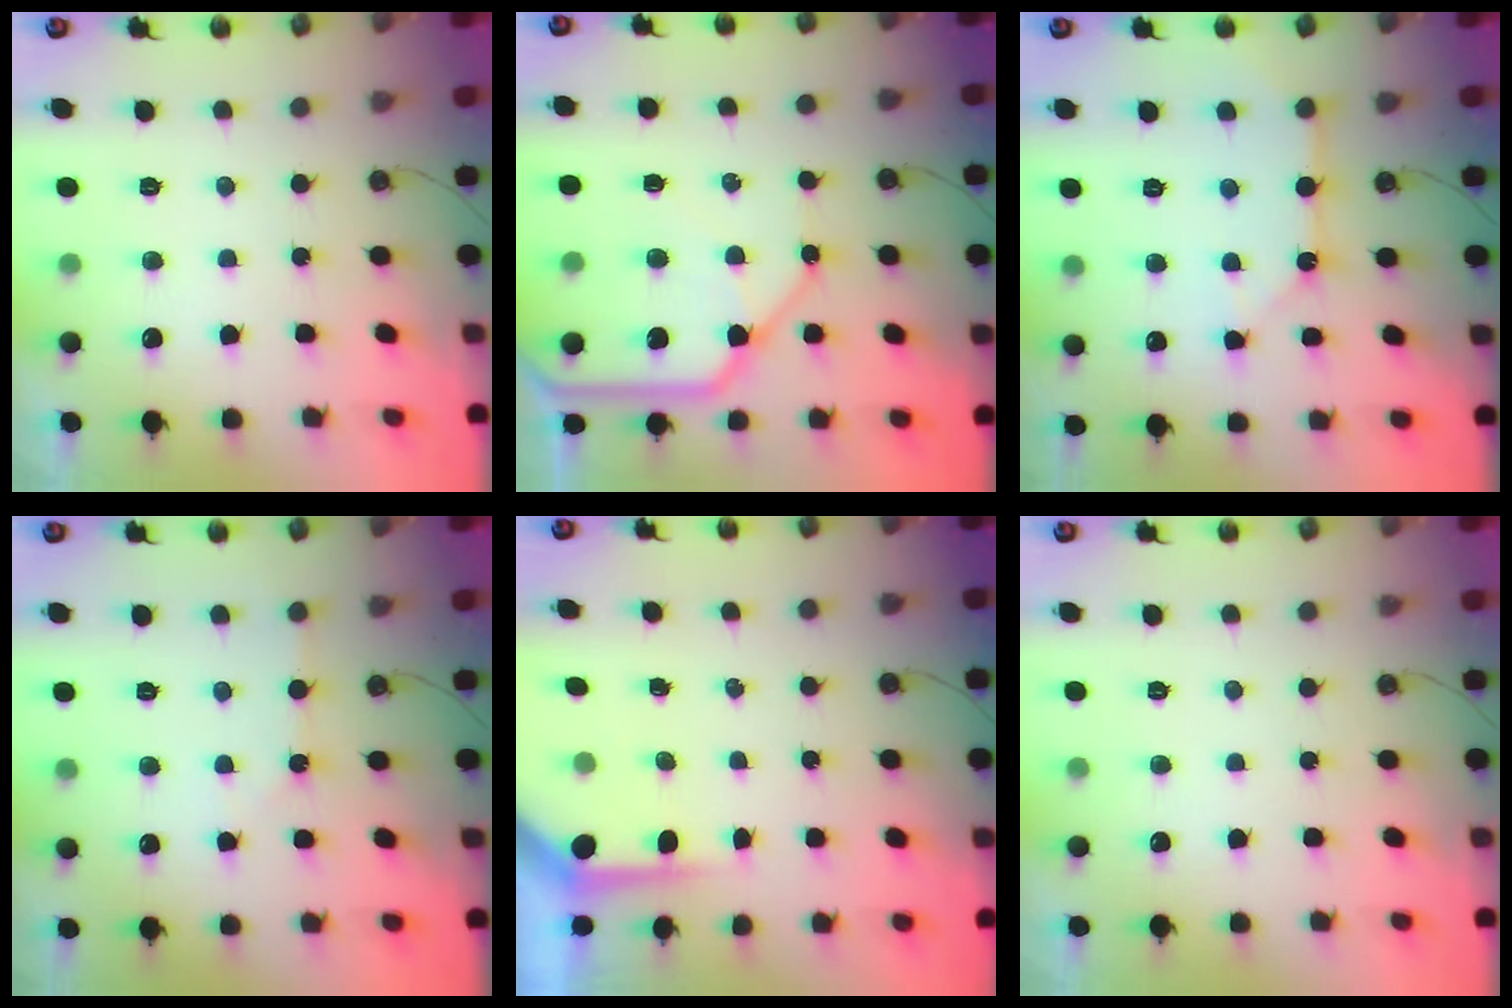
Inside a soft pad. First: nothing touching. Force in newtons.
{"total": 13.2, "press": 13.0, "slide": 1.8}
{"total": 10.0, "press": 10.0, "slide": 1.1}
{"total": 2.7, "press": 2.7, "slide": 0.4}
{"total": 3.8, "press": 3.8, "slide": 0.4}
{"total": 0.0}